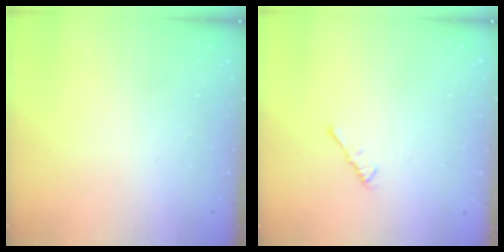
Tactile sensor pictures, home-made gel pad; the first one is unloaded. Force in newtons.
{"total": 1.1, "press": 1.0, "slide": 0.4}